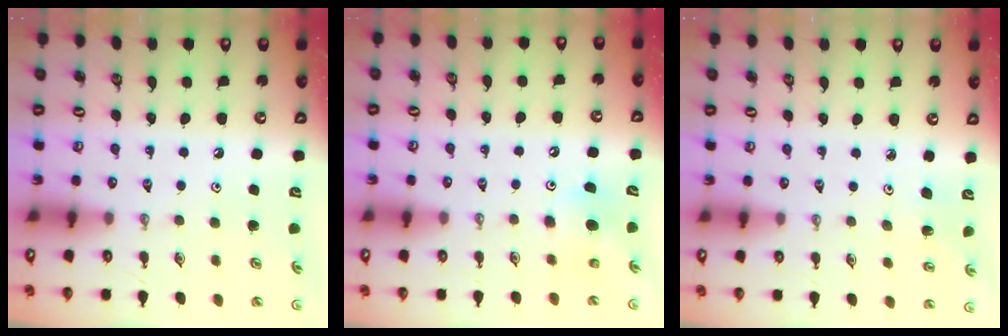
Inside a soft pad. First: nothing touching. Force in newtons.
{"total": 6.2, "press": 5.9, "slide": 1.8}
{"total": 2.9, "press": 2.6, "slide": 1.3}